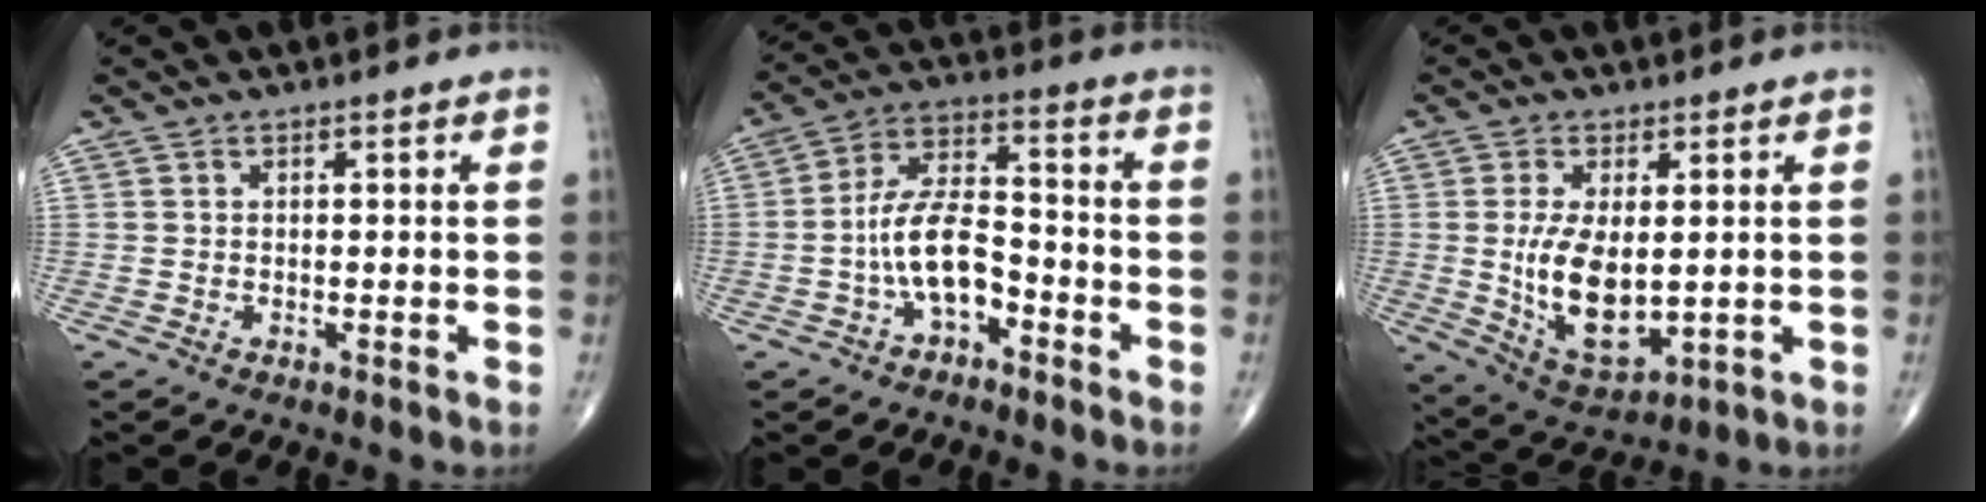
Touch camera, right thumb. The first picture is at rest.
{"total": 10.2, "force": [-3.7, 5.4, 7.8], "torque": [-0.137, 0.047, -0.072]}
{"total": 11.8, "force": [0.2, 5.8, 10.2], "torque": [-0.177, -0.021, 0.022]}